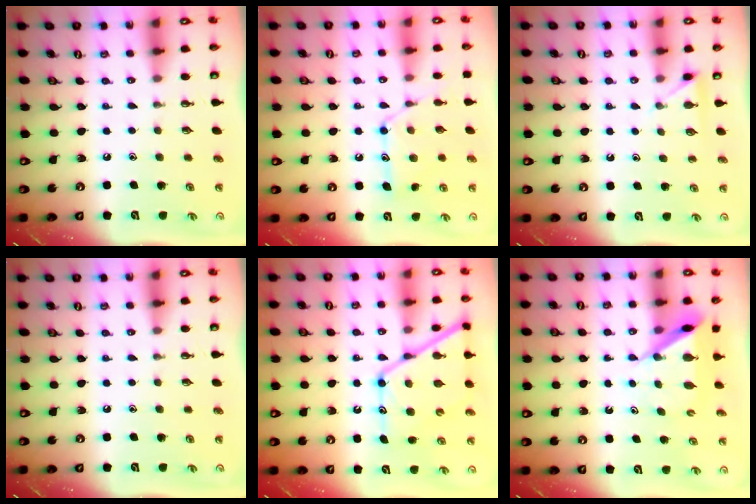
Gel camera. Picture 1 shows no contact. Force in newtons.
{"total": 10.9, "press": 10.9, "slide": 0.1}
{"total": 3.5, "press": 3.5, "slide": 0.4}
{"total": 0.0}
{"total": 17.1, "press": 17.0, "slide": 1.4}
{"total": 8.3, "press": 8.2, "slide": 0.5}